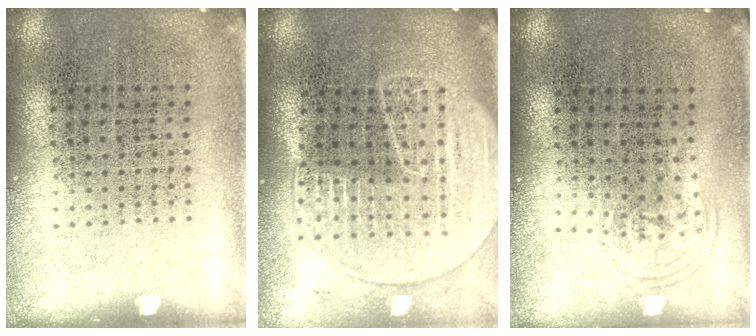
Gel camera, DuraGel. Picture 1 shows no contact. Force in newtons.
{"total": 2.0, "press": 1.8, "slide": 0.8}
{"total": 0.8, "press": 0.6, "slide": 0.5}